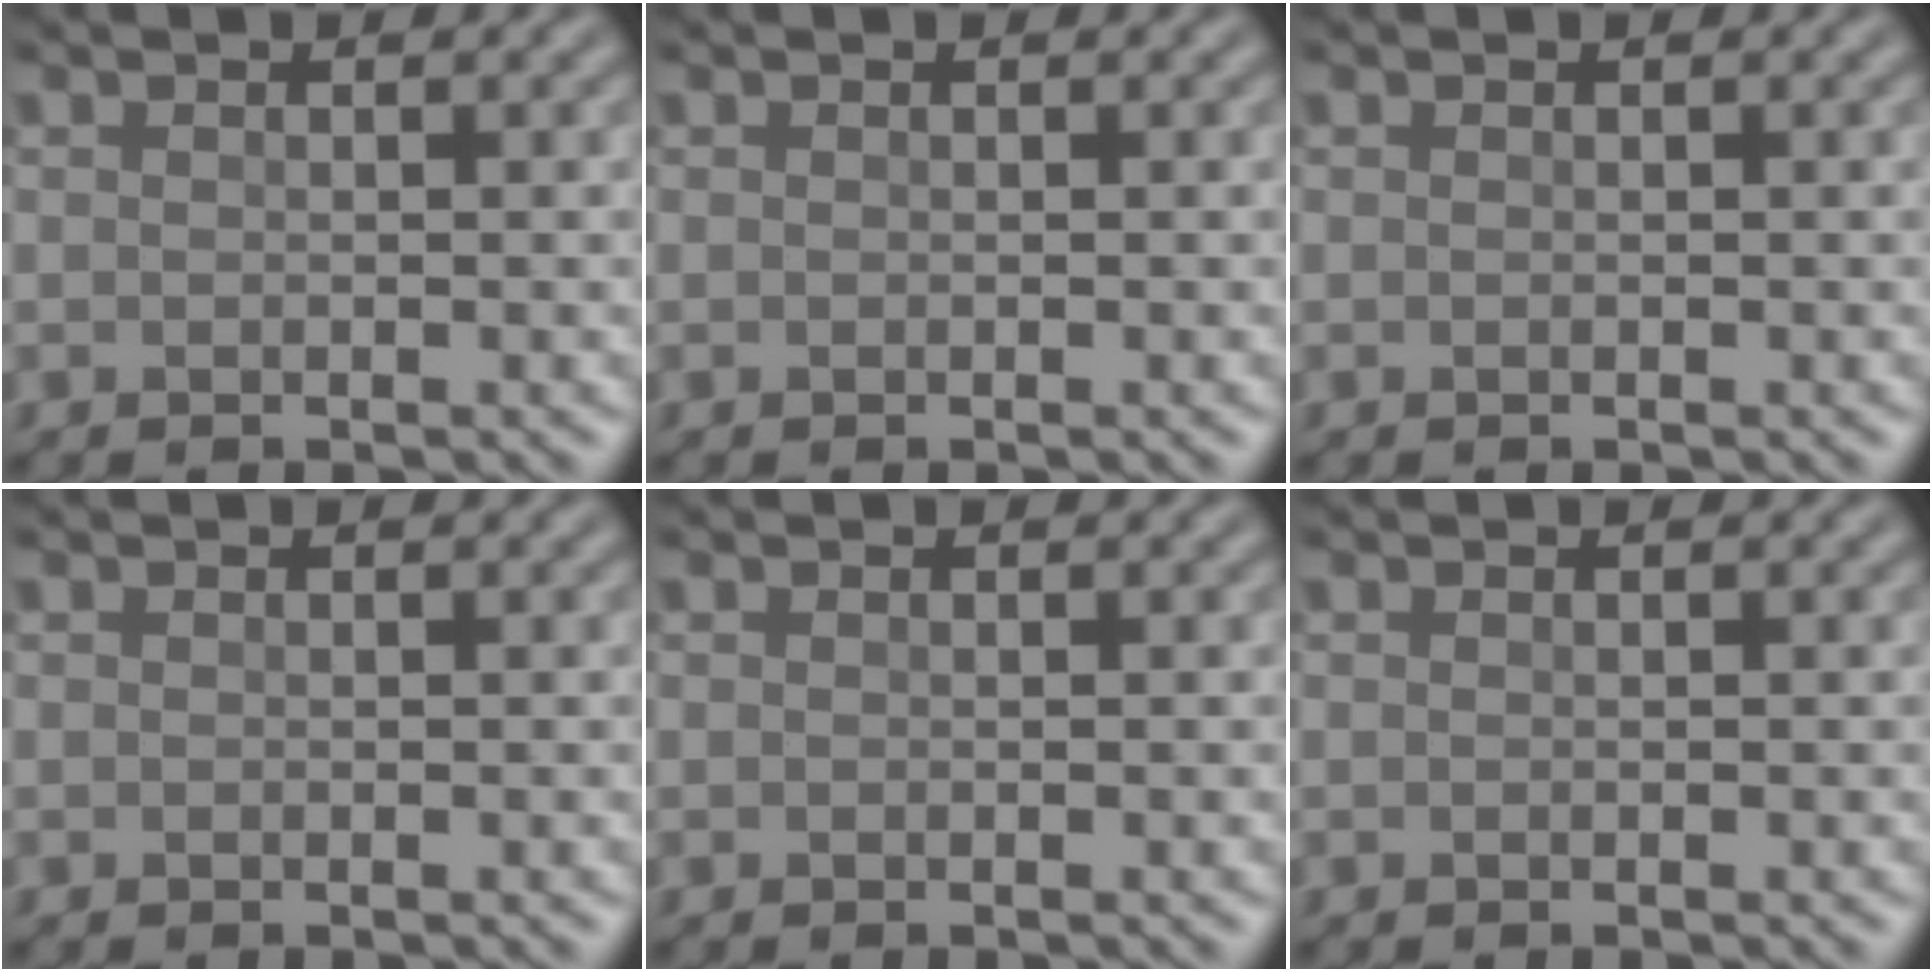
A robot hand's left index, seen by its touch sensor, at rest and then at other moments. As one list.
[{"total": 0.0}, {"total": 0.0}, {"total": 0.0}, {"total": 0.0}, {"total": 0.0}]